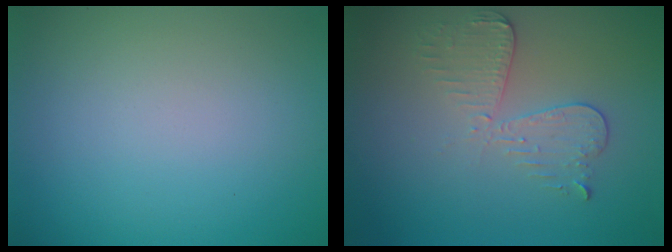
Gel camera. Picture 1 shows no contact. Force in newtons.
{"total": 3.0, "press": 2.7, "slide": 1.2}